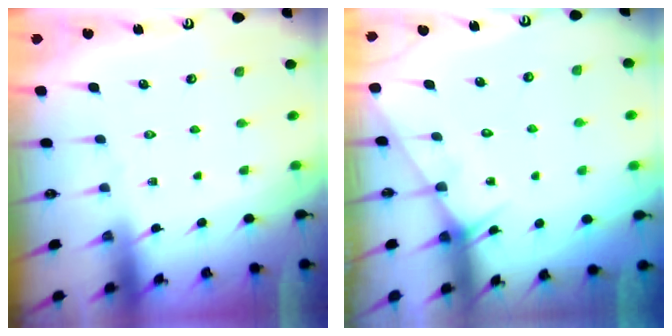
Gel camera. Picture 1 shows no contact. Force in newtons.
{"total": 6.4, "press": 6.4, "slide": 0.4}